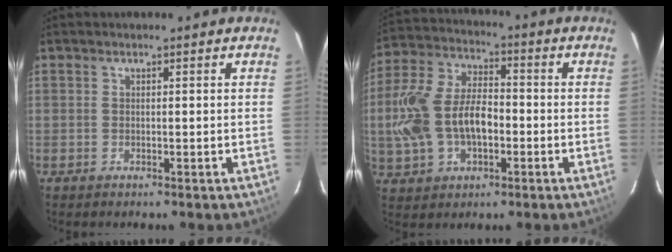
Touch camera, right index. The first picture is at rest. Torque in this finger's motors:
{"motor_torque": [0.49, -0.09, 0.44, 0.21]}